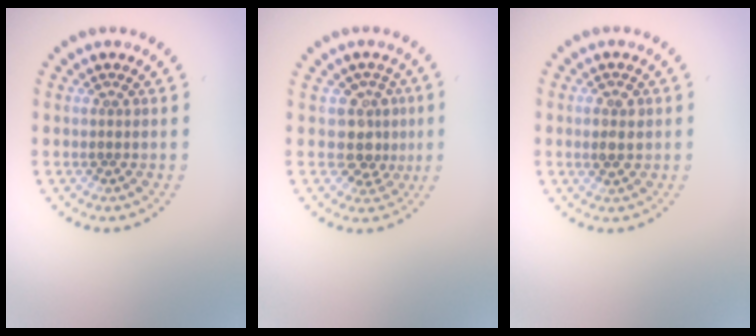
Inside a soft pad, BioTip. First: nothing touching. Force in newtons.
{"total": 3.0, "press": 2.4, "slide": 1.8}
{"total": 1.7, "press": 1.7, "slide": 0.0}